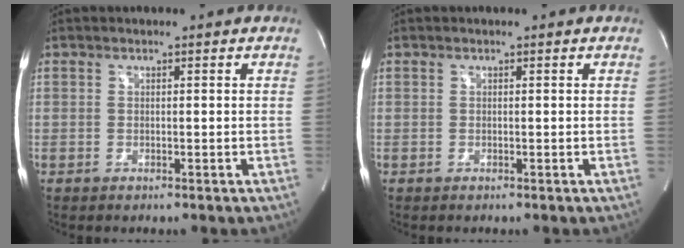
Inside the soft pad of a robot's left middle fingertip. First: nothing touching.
{"total": 0.0}